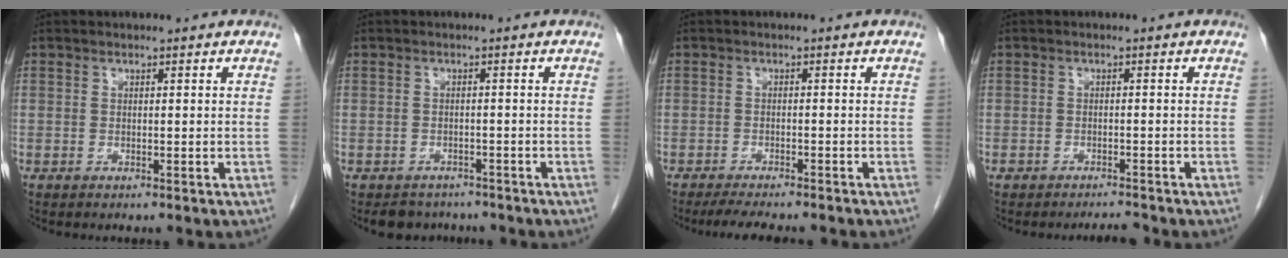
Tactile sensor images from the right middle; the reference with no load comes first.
{"total": 4.2, "force": [-3.6, 2.1, 0.2], "torque": [0.002, 0.004, -0.049]}
{"total": 7.2, "force": [-6.2, 1.2, 3.5], "torque": [-0.049, -0.011, -0.092]}
{"total": 1.5, "force": [-1.5, 0.2, 0.2], "torque": [-0.007, -0.006, -0.021]}